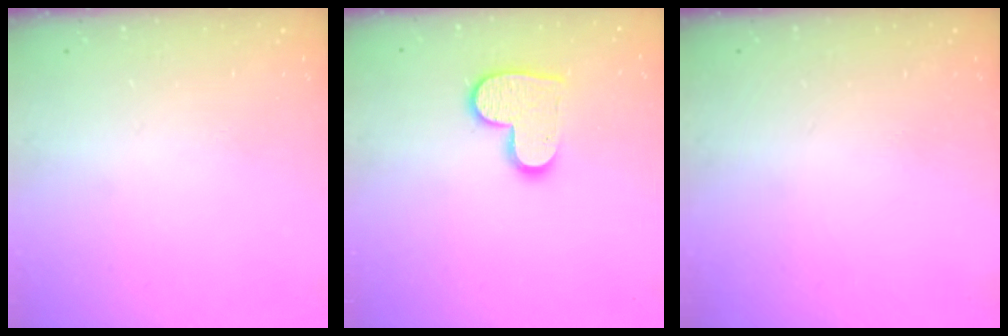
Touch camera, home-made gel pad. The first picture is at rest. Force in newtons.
{"total": 11.1, "press": 11.1, "slide": 0.8}
{"total": 0.0}